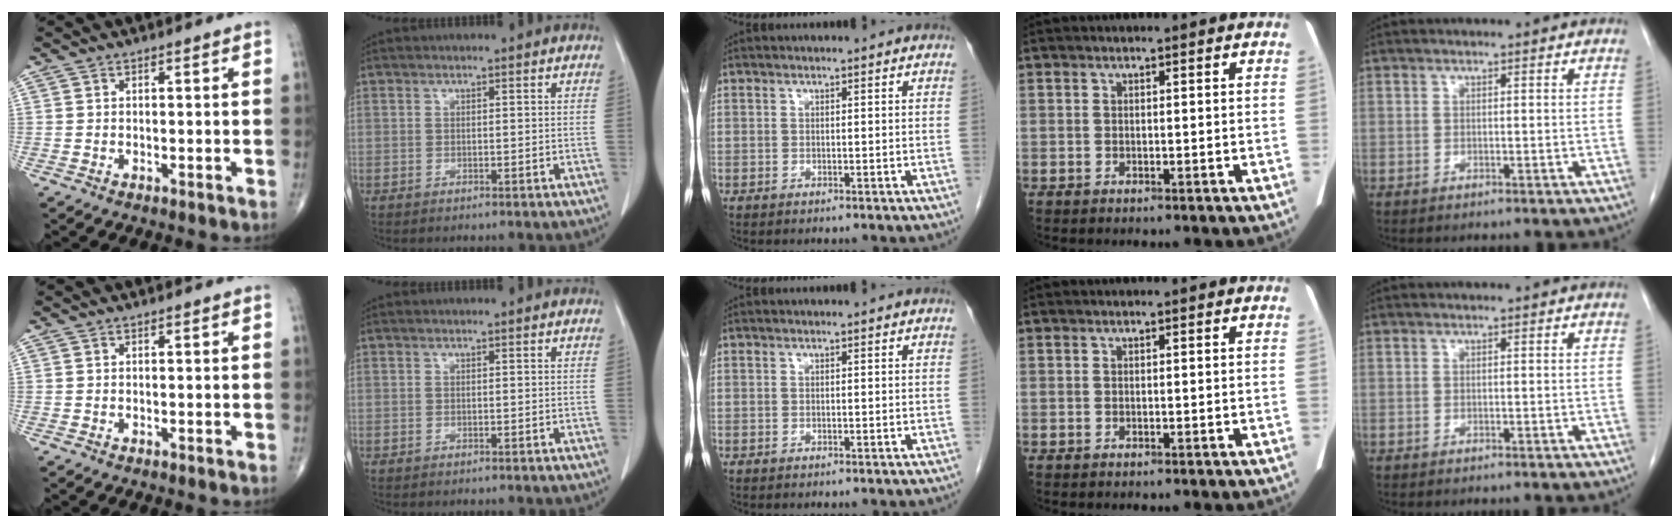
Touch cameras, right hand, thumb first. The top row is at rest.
{}